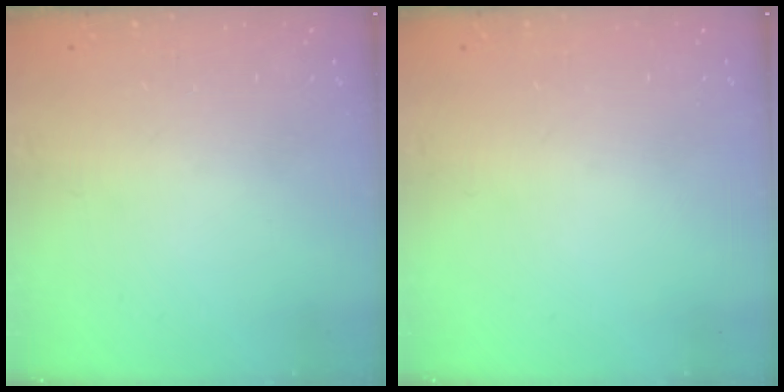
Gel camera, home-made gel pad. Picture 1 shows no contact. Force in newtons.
{"total": 0.0}